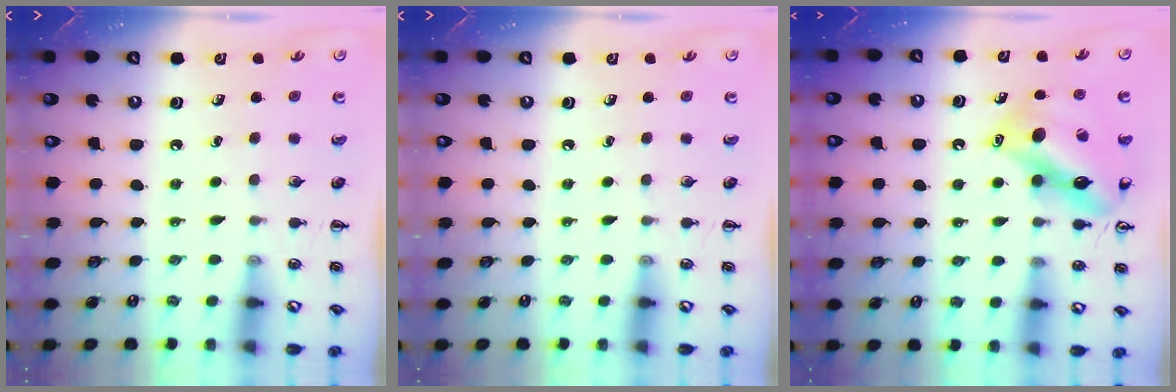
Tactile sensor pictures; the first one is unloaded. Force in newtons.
{"total": 0.0}
{"total": 15.5, "press": 15.3, "slide": 1.8}